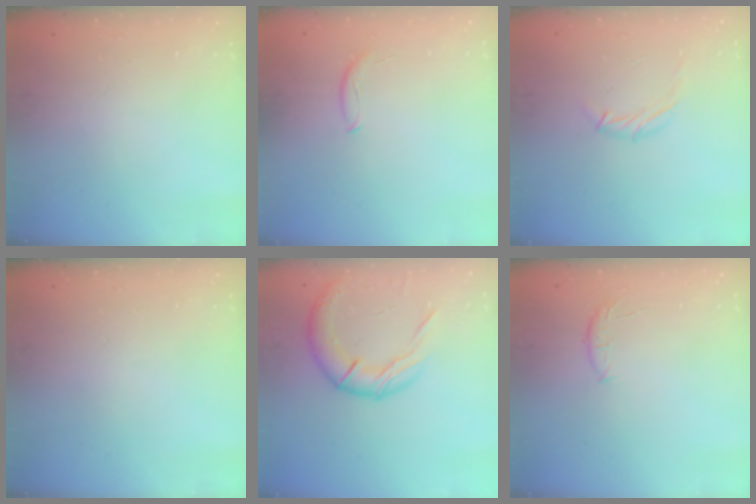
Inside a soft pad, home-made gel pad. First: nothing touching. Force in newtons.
{"total": 6.0, "press": 5.9, "slide": 0.7}
{"total": 5.7, "press": 5.7, "slide": 0.6}
{"total": 0.0}
{"total": 15.2, "press": 15.0, "slide": 2.3}
{"total": 6.0, "press": 5.8, "slide": 1.5}